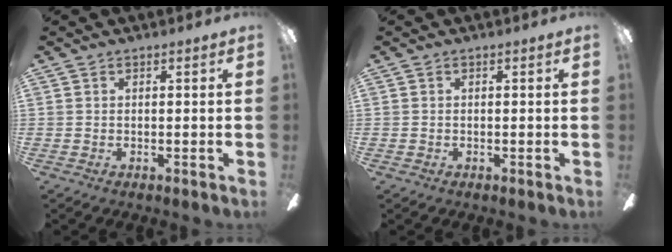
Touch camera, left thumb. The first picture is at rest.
{"total": 0.6, "force": [-0.3, 0.5, 0.1], "torque": [-0.002, 0.005, -0.007]}